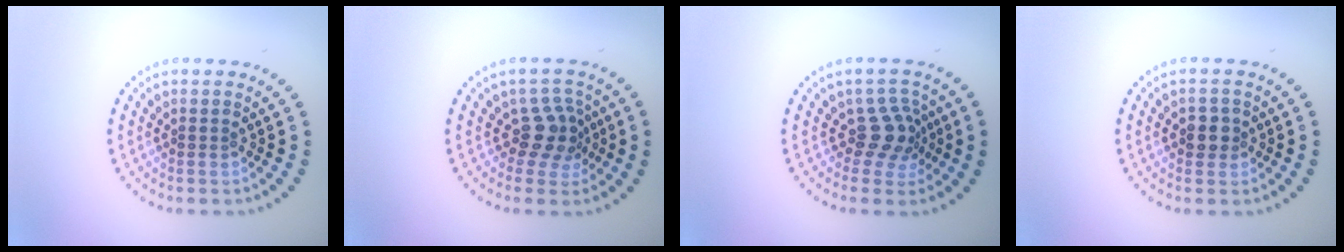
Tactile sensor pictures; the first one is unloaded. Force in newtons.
{"total": 2.9, "press": 2.2, "slide": 1.8}
{"total": 2.8, "press": 2.1, "slide": 2.0}
{"total": 1.9, "press": 1.8, "slide": 0.5}